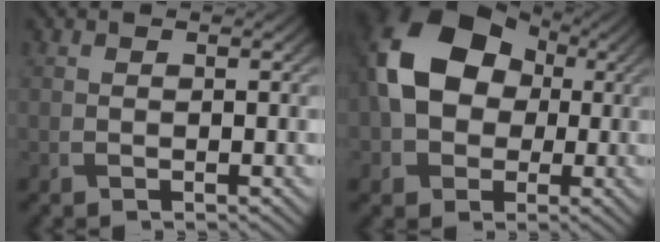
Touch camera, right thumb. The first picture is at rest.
{"total": 14.1, "force": [1.2, 10.7, 9.1], "torque": [-0.180, 0.008, 0.012]}